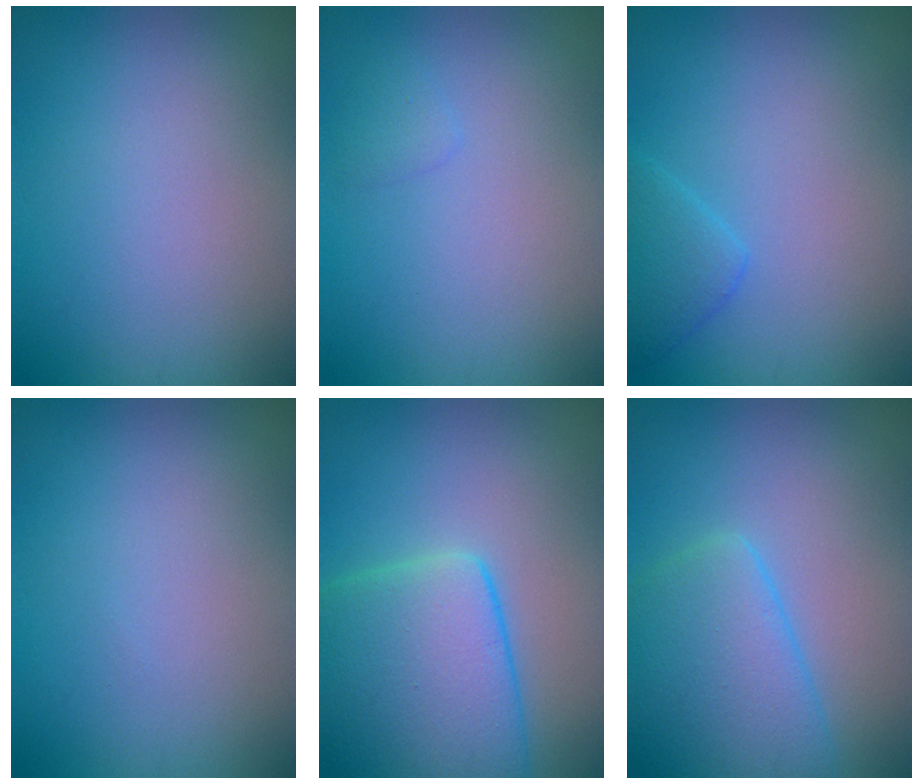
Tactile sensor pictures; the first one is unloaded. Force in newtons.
{"total": 0.8, "press": 0.8, "slide": 0.1}
{"total": 1.6, "press": 1.6, "slide": 0.0}
{"total": 0.0}
{"total": 10.8, "press": 10.8, "slide": 0.5}
{"total": 6.0, "press": 6.0, "slide": 0.4}